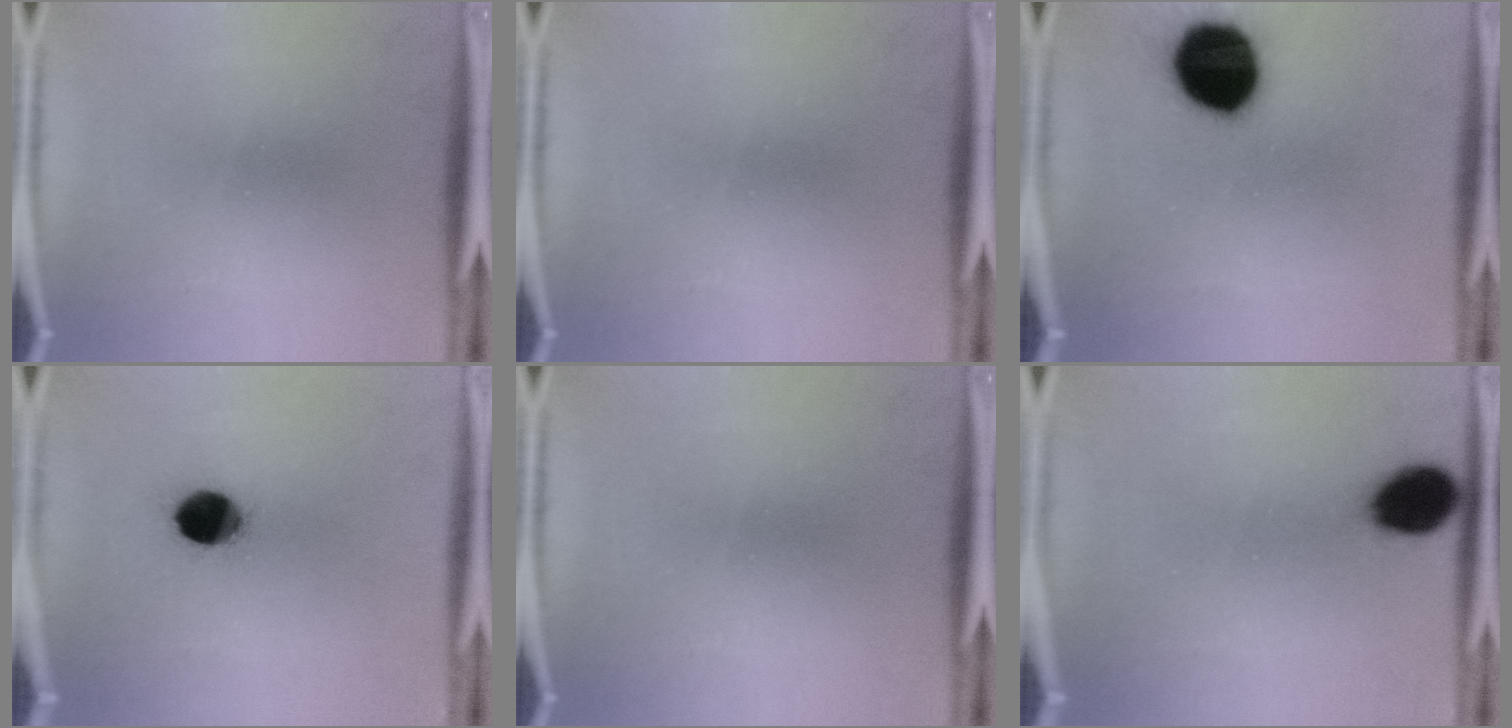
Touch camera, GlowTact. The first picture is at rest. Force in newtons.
{"total": 0.0}
{"total": 19.6}
{"total": 10.1}
{"total": 0.0}
{"total": 9.3}